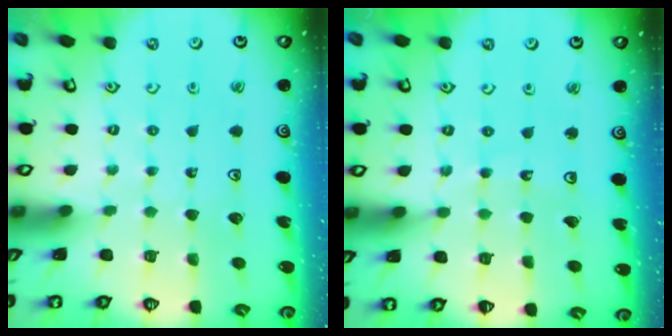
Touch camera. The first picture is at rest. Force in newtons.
{"total": 3.5, "press": 3.4, "slide": 0.6}